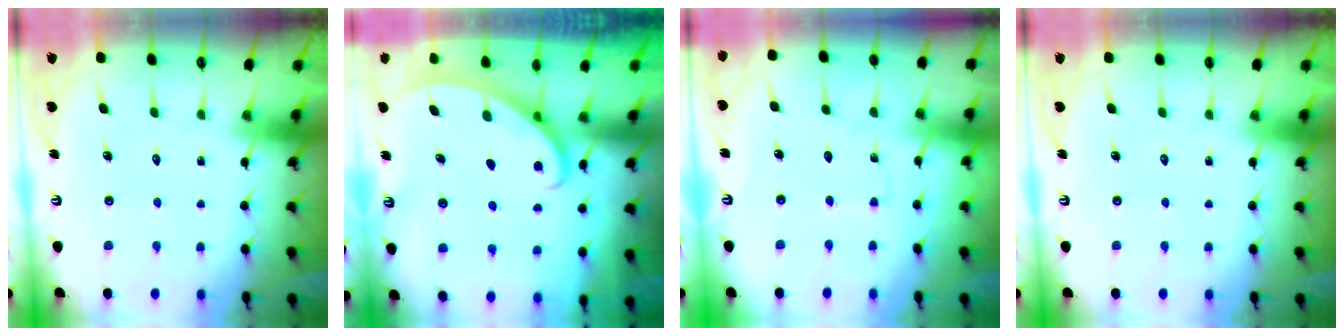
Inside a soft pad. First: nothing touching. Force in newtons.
{"total": 3.0, "press": 3.0, "slide": 0.1}
{"total": 2.5, "press": 2.5, "slide": 0.3}
{"total": 0.0}